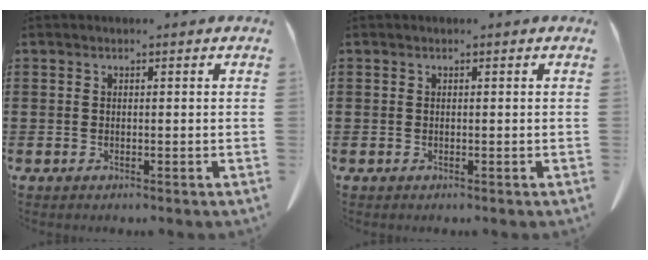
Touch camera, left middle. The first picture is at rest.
{"total": 0.0}